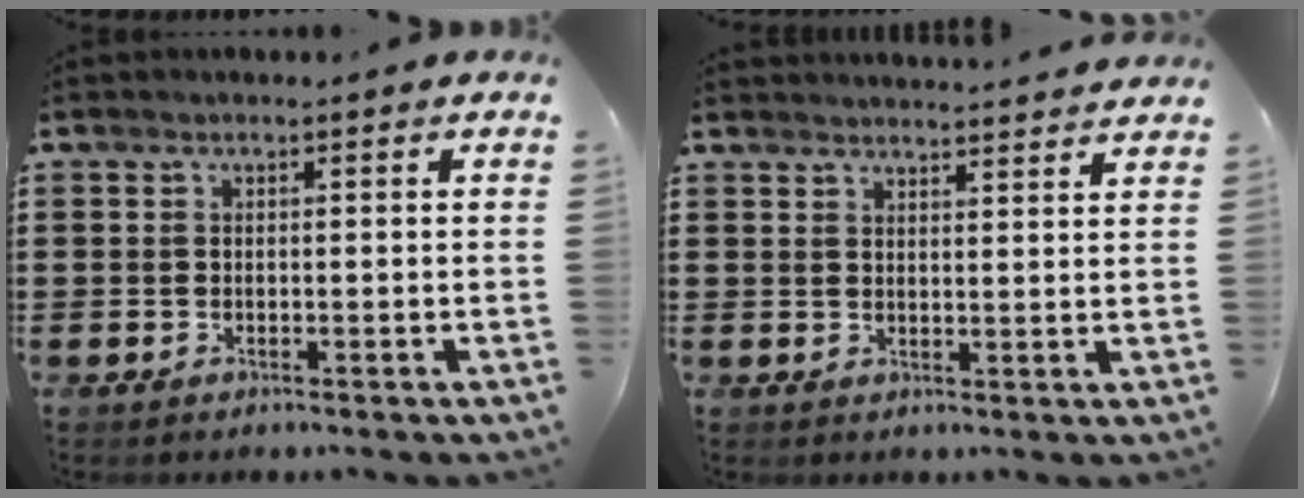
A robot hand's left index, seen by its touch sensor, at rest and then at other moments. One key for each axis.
{"total": 2.6, "fx": 2.6, "fy": -0.4, "fz": -0.2, "tx": -0.005, "ty": -0.013, "tz": 0.048}